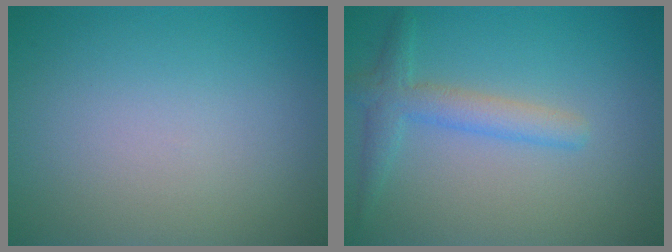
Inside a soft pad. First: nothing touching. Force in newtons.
{"total": 2.8, "press": 2.8, "slide": 0.1}